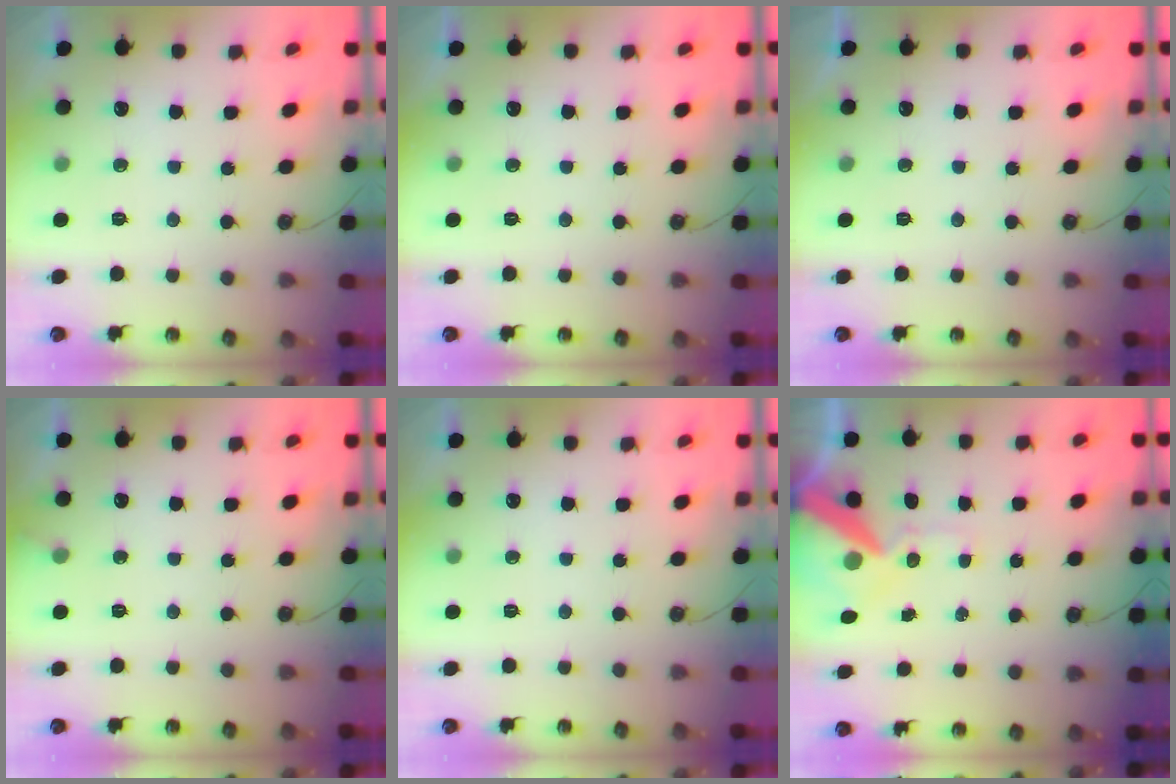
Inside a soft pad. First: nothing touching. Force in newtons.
{"total": 0.0}
{"total": 0.0}
{"total": 4.2, "press": 4.2, "slide": 0.3}
{"total": 0.0}
{"total": 13.4, "press": 13.2, "slide": 1.8}